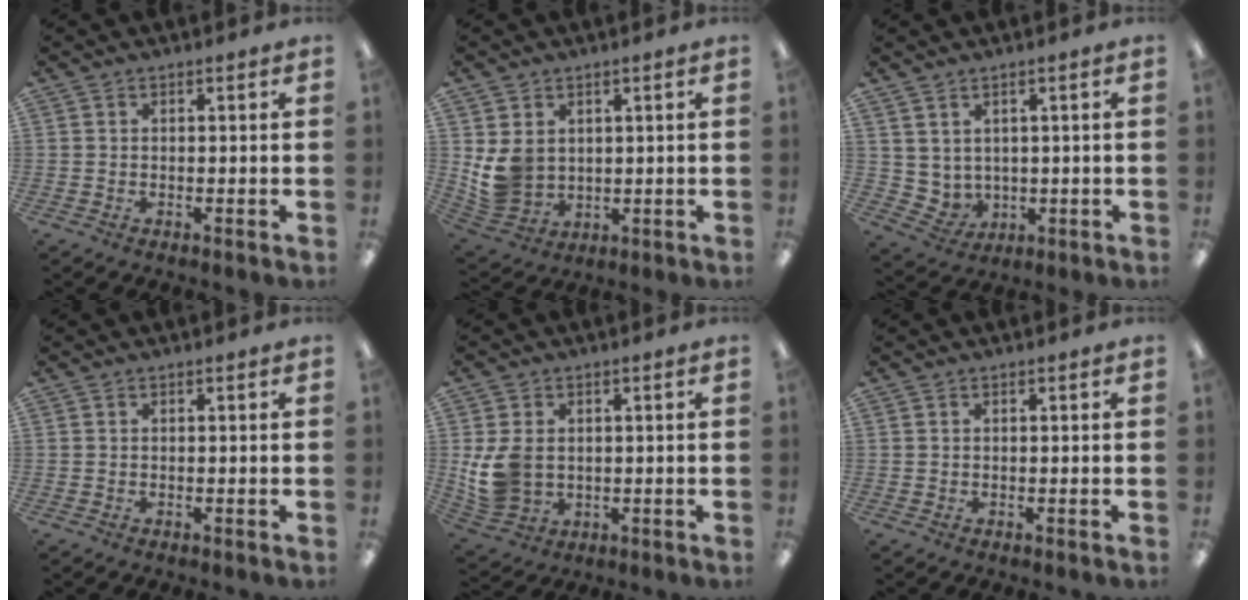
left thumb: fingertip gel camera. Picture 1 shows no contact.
{"total": 7.8, "force": [2.0, 6.8, 3.2], "torque": [-0.085, -0.003, 0.045]}
{"total": 4.2, "force": [2.9, 3.0, 0.3], "torque": [-0.022, -0.018, 0.058]}
{"total": 0.0}
{"total": 8.9, "force": [0.5, 7.2, 5.2], "torque": [-0.129, 0.007, 0.012]}
{"total": 0.0}